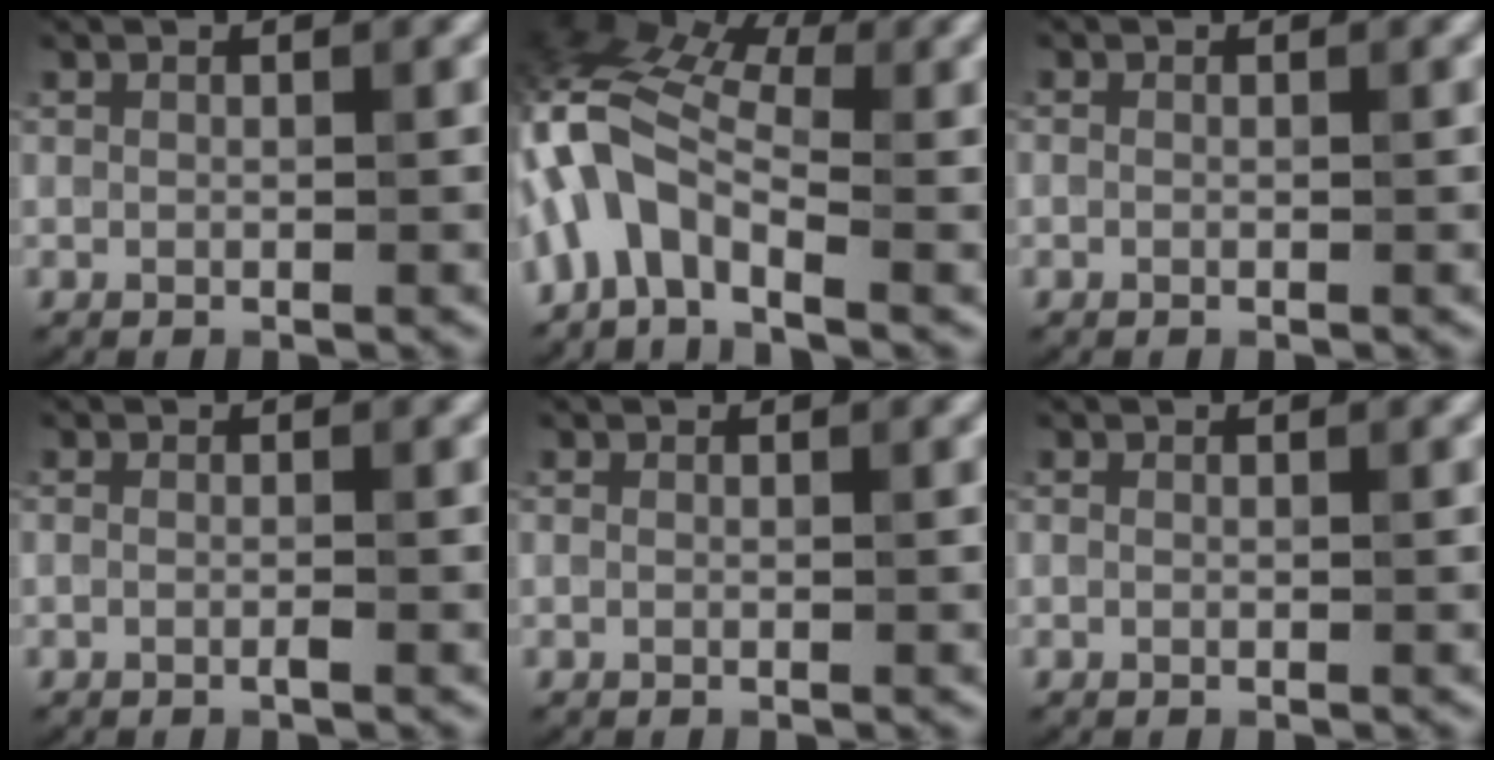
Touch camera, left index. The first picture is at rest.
{"total": 7.8, "force": [-2.8, 4.1, 6.0], "torque": [-0.122, 0.022, -0.081]}
{"total": 0.0}
{"total": 0.7, "force": [-0.4, 0.1, 0.5], "torque": [-0.011, -0.003, -0.009]}
{"total": 0.0}
{"total": 0.0}